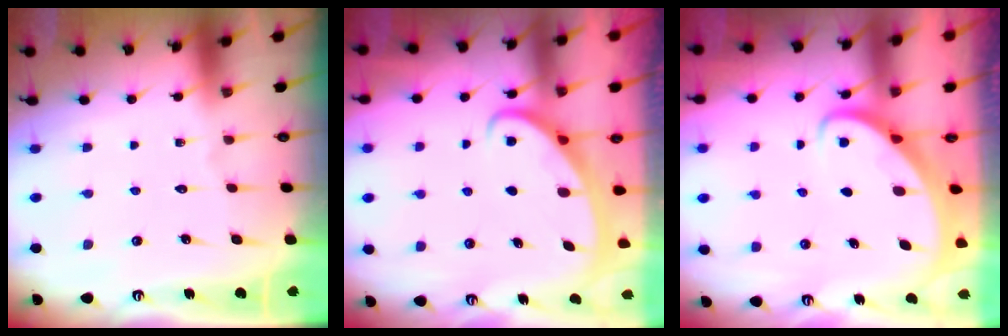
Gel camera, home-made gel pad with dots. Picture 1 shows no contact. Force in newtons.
{"total": 3.0, "press": 3.0, "slide": 0.4}
{"total": 2.6, "press": 2.6, "slide": 0.3}